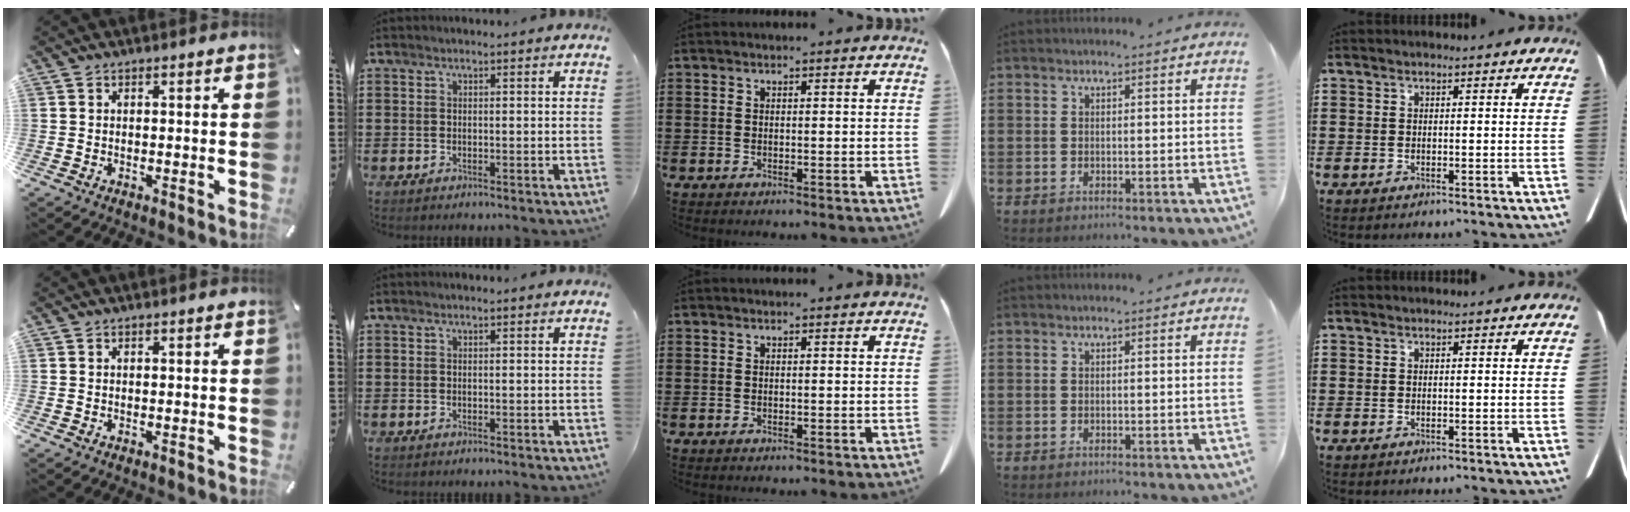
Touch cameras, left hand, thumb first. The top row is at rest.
{}